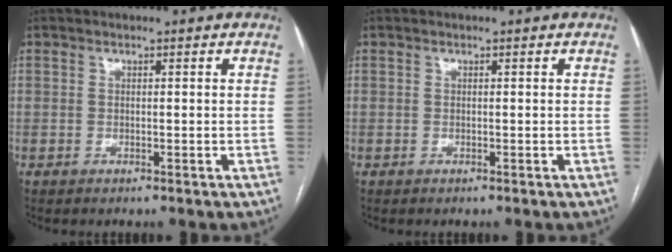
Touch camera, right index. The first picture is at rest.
{"total": 0.0}